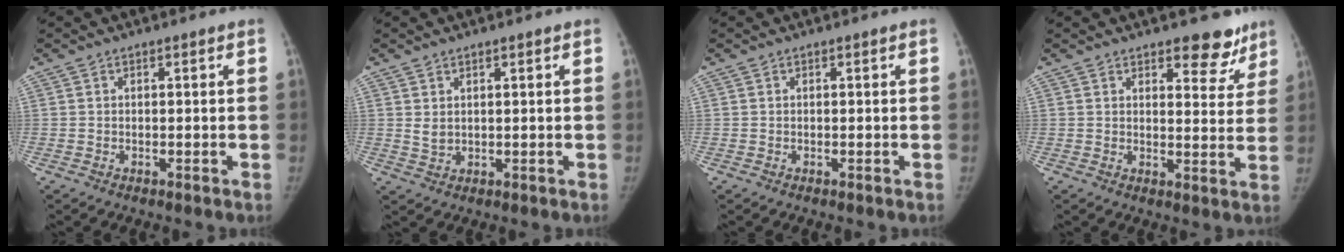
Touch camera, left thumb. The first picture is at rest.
{"total": 2.1, "force": [1.0, 1.3, 1.3], "torque": [-0.016, -0.011, 0.026]}
{"total": 0.0}
{"total": 7.2, "force": [5.4, 3.3, 3.4], "torque": [0.002, -0.035, 0.069]}